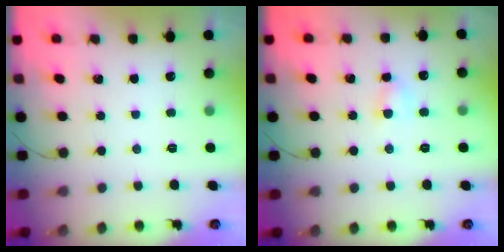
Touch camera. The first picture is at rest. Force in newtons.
{"total": 3.9, "press": 3.8, "slide": 0.9}